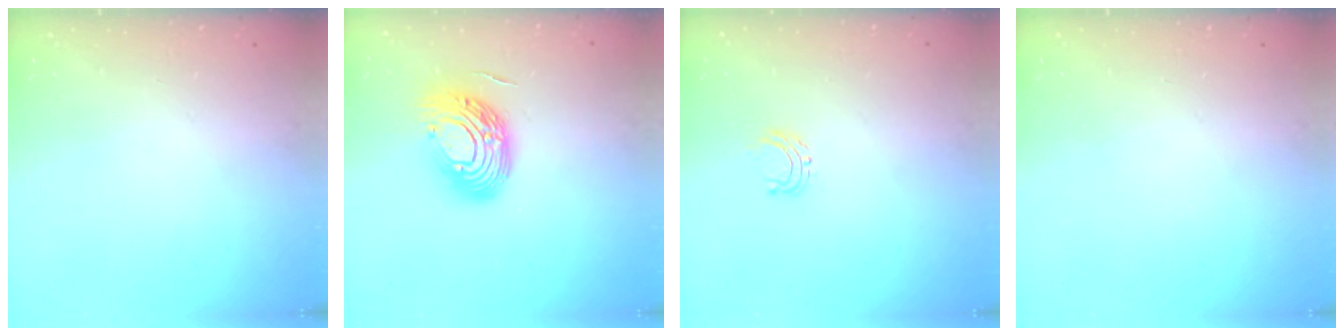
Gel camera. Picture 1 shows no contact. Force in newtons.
{"total": 15.3, "press": 15.3, "slide": 0.9}
{"total": 4.6, "press": 4.6, "slide": 0.4}
{"total": 0.0}